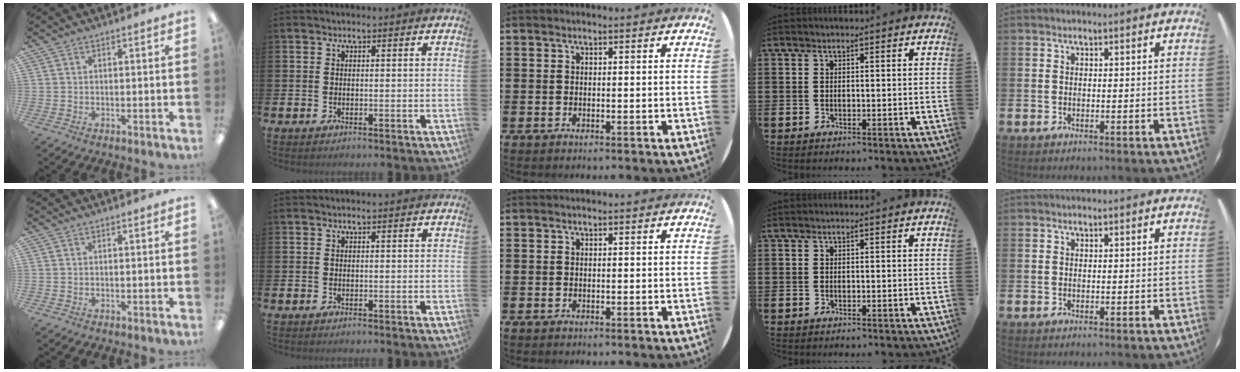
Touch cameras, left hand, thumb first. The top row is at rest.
{}